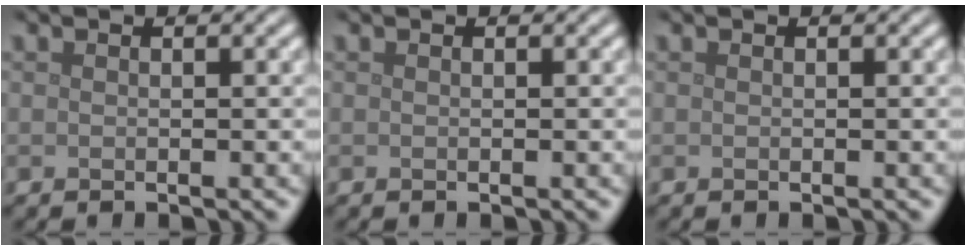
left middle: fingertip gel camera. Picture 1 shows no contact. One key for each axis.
{"total": 0.0}
{"total": 0.0}